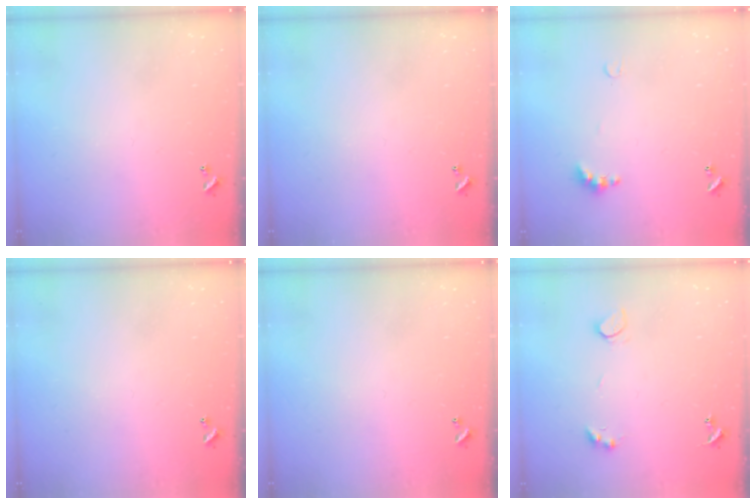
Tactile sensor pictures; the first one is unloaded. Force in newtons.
{"total": 0.0}
{"total": 3.4, "press": 3.4, "slide": 0.8}
{"total": 0.0}
{"total": 0.0}
{"total": 3.9, "press": 3.7, "slide": 1.2}